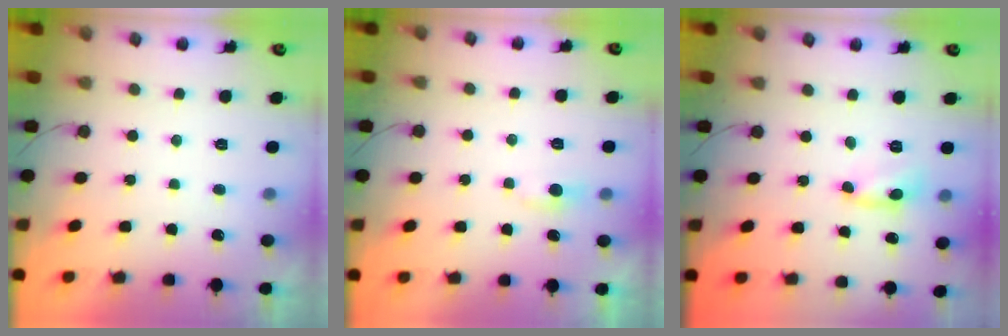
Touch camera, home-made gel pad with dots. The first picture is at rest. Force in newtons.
{"total": 3.3, "press": 3.3, "slide": 0.4}
{"total": 3.3, "press": 3.3, "slide": 0.3}